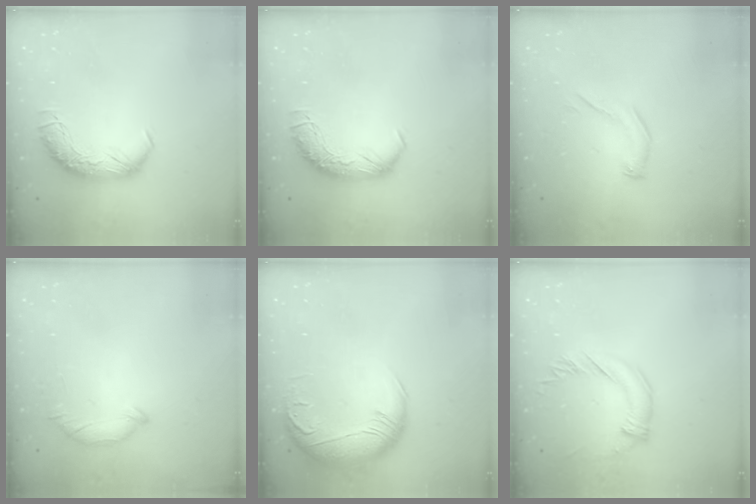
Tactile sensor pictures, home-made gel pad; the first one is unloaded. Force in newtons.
{"total": 0.0}
{"total": 4.8, "press": 4.8, "slide": 0.6}
{"total": 6.4, "press": 6.3, "slide": 0.6}
{"total": 2.9, "press": 1.1, "slide": 2.6}
{"total": 2.1, "press": 1.8, "slide": 1.0}